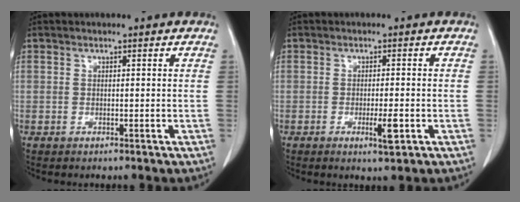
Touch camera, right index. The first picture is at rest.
{"total": 3.2, "force": [-1.2, 0.4, 3.0], "torque": [-0.048, -0.004, -0.017]}